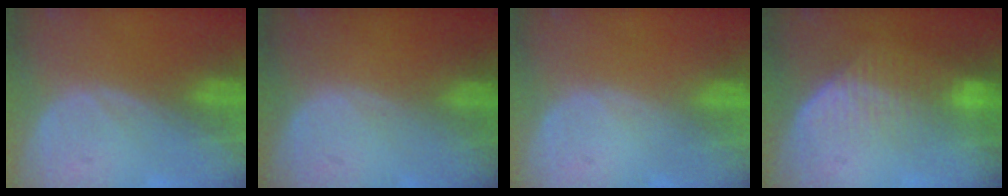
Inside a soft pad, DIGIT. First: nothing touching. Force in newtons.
{"total": 0.0}
{"total": 0.0}
{"total": 7.2, "press": 6.1, "slide": 3.8}